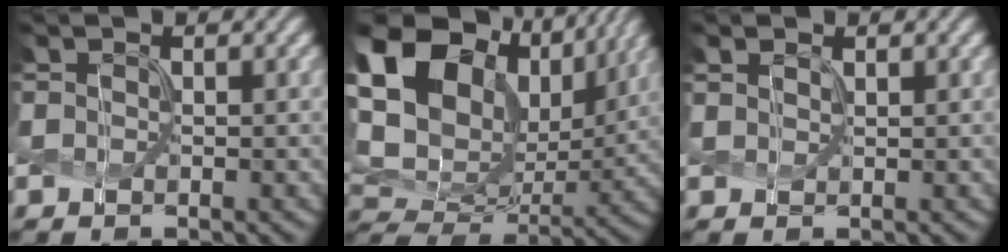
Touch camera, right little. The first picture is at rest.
{"total": 17.6, "force": [6.2, 11.9, 11.3], "torque": [-0.239, 0.028, 0.113]}
{"total": 0.8, "force": [0.6, 0.3, 0.4], "torque": [-0.015, 0.001, 0.015]}